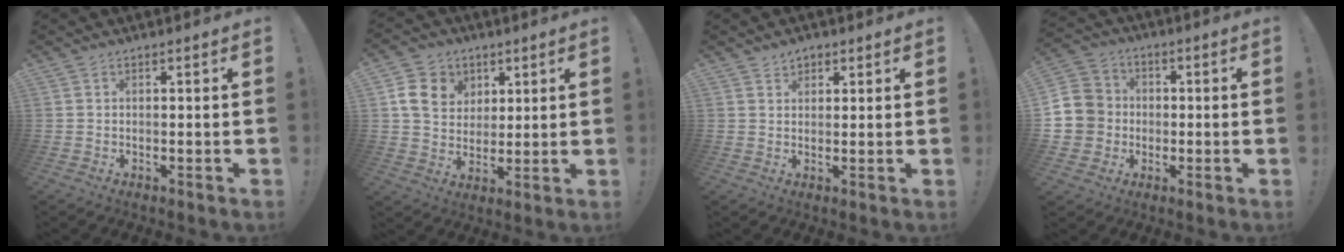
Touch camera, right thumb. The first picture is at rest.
{"total": 11.0, "force": [4.7, 9.0, 4.1], "torque": [-0.065, -0.016, 0.095]}
{"total": 2.4, "force": [1.6, 1.7, 0.4], "torque": [-0.003, -0.006, 0.029]}
{"total": 9.1, "force": [-1.0, 8.7, 2.3], "torque": [-0.041, 0.018, -0.012]}